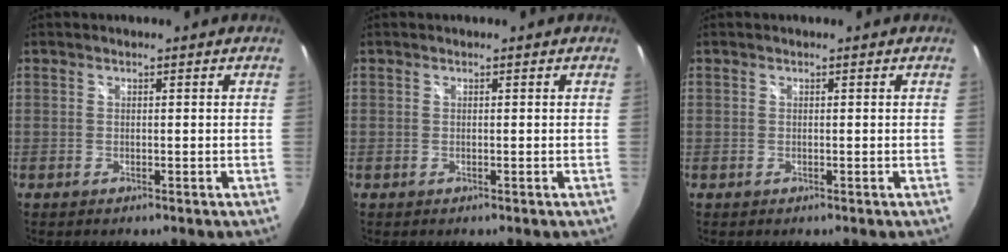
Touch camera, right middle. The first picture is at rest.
{"total": 0.0}
{"total": 0.0}